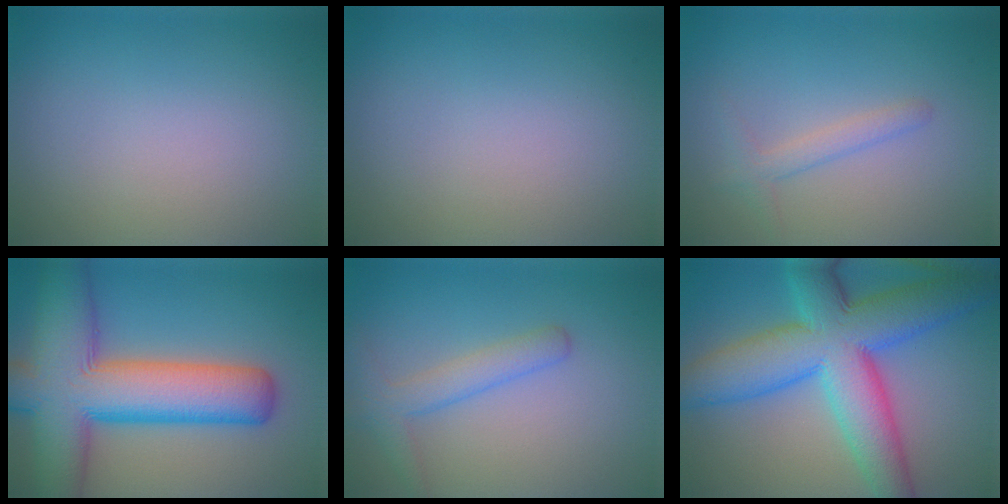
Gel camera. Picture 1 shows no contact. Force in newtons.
{"total": 0.0}
{"total": 1.7, "press": 1.7, "slide": 0.1}
{"total": 13.3, "press": 13.3, "slide": 0.5}
{"total": 2.9, "press": 2.9, "slide": 0.2}
{"total": 11.9, "press": 11.9, "slide": 0.3}